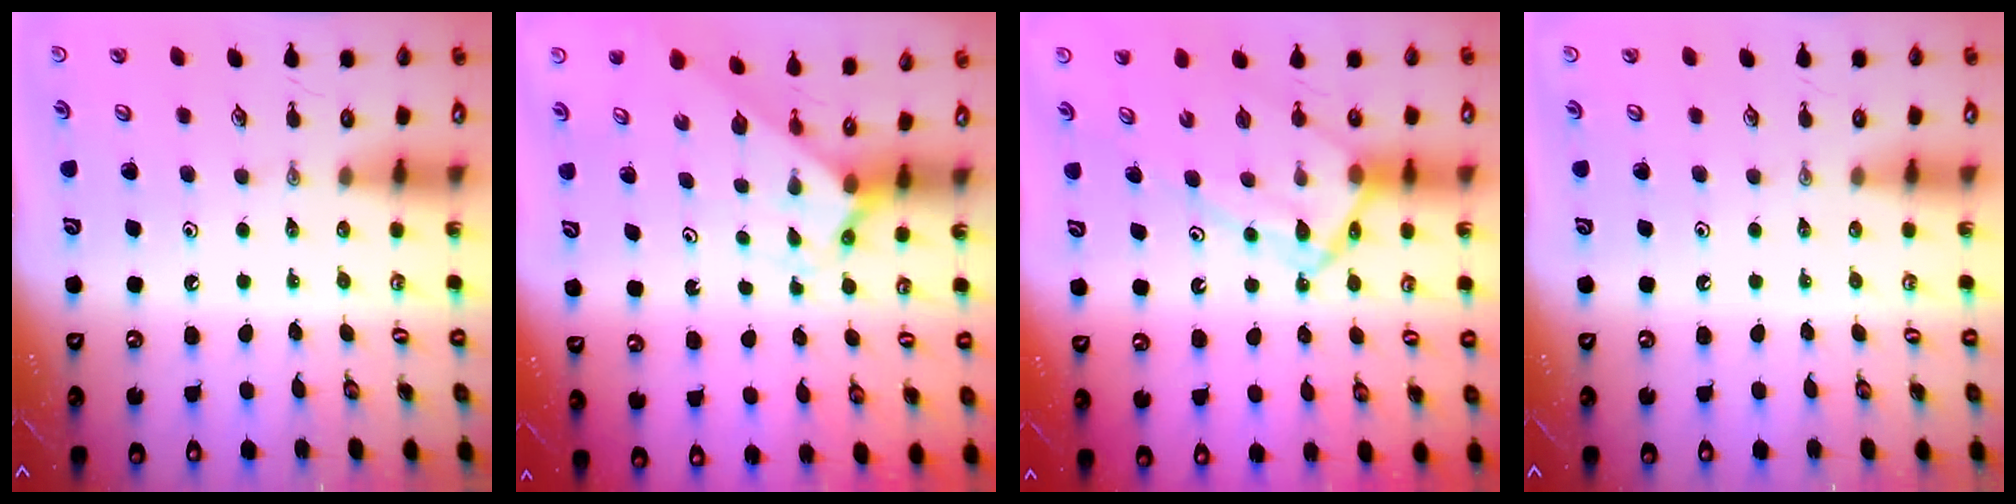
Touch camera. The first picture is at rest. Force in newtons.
{"total": 2.2, "press": 2.2, "slide": 0.2}
{"total": 11.3, "press": 11.2, "slide": 1.2}
{"total": 0.0}